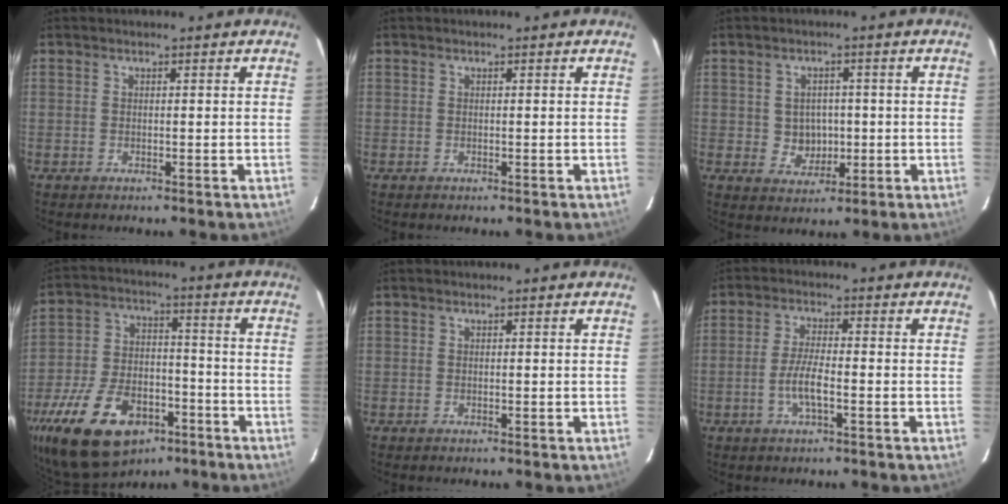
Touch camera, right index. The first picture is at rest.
{"total": 0.0}
{"total": 4.8, "force": [-0.1, 4.6, 1.5], "torque": [-0.032, 0.008, 0.010]}
{"total": 20.8, "force": [-12.2, 12.3, 11.4], "torque": [-0.250, 0.005, -0.189]}
{"total": 0.0}
{"total": 5.0, "force": [-1.9, 1.0, 4.5], "torque": [-0.093, -0.002, -0.037]}